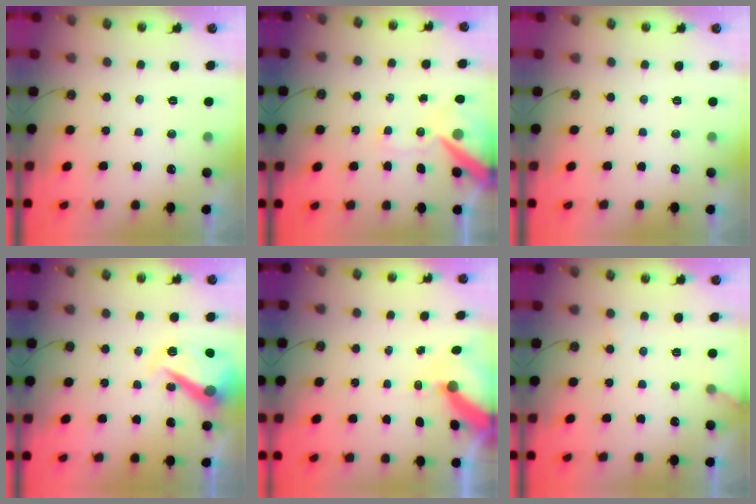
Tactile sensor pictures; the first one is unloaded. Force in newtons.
{"total": 12.1, "press": 11.9, "slide": 2.1}
{"total": 0.0}
{"total": 16.6, "press": 16.6, "slide": 0.3}
{"total": 8.2, "press": 8.1, "slide": 0.9}
{"total": 6.2, "press": 6.2, "slide": 0.5}